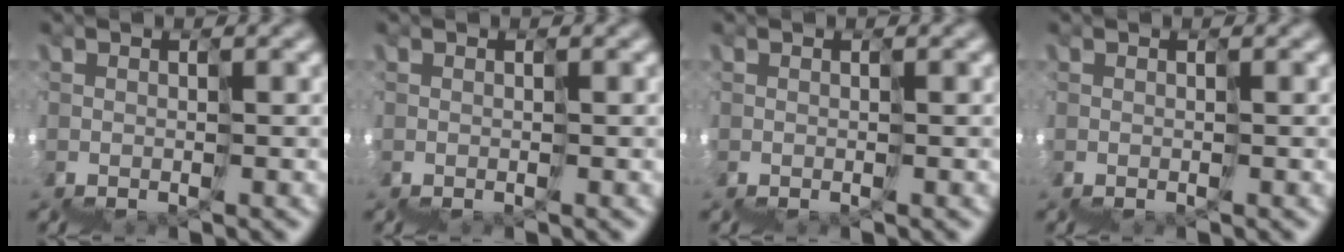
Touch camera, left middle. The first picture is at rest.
{"total": 0.0}
{"total": 0.0}
{"total": 0.0}